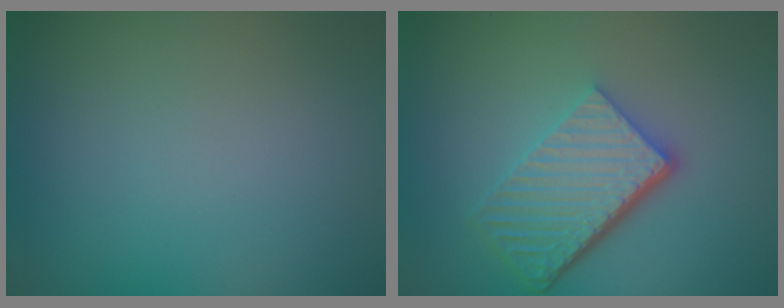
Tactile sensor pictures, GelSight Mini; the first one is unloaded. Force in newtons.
{"total": 6.1, "press": 4.1, "slide": 4.5}